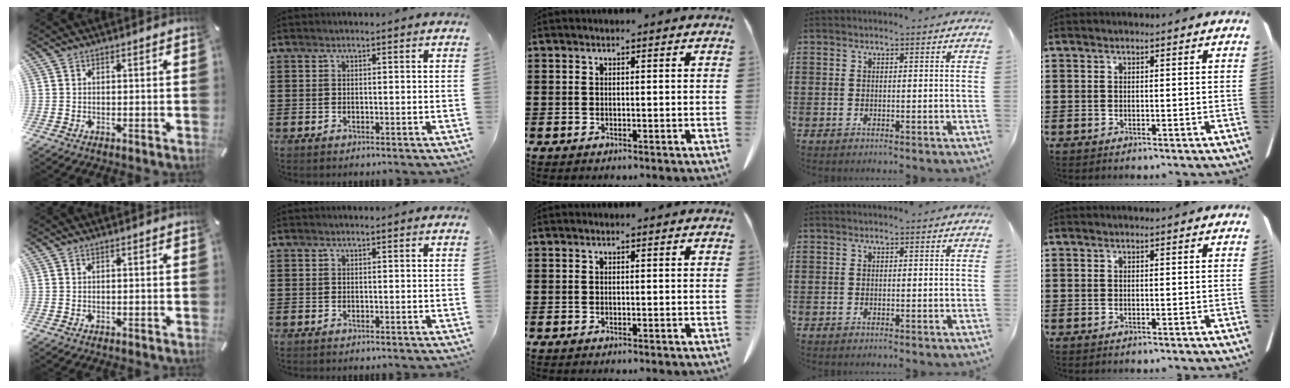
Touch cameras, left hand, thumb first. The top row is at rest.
{}